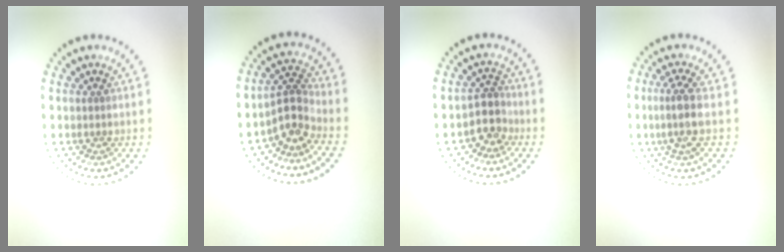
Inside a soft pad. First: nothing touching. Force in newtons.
{"total": 2.9, "press": 2.1, "slide": 2.0}
{"total": 2.7, "press": 2.1, "slide": 1.6}
{"total": 2.6, "press": 2.1, "slide": 1.5}